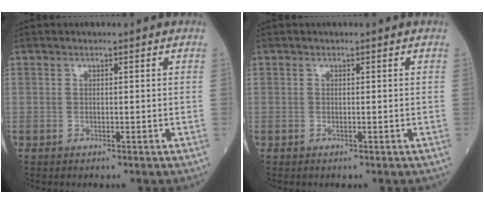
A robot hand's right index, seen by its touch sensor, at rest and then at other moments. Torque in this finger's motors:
{"motor_torque": [-0.17, -0.11, 0.01, 0.00]}